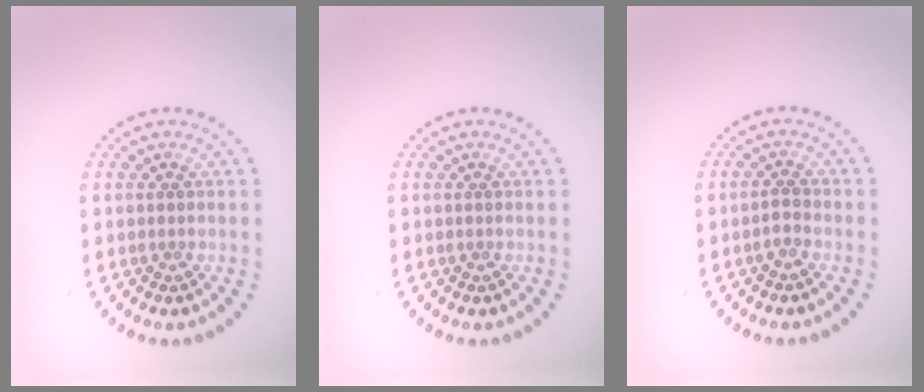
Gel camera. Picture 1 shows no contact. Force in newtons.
{"total": 0.0}
{"total": 1.0, "press": 0.9, "slide": 0.4}